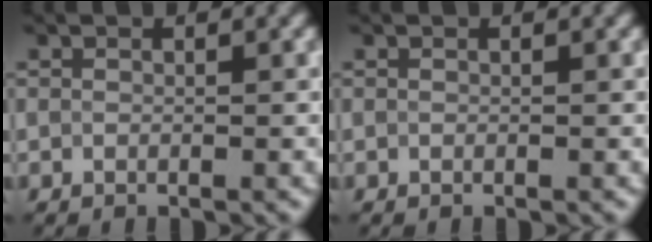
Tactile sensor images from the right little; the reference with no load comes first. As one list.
[{"total": 0.0}]